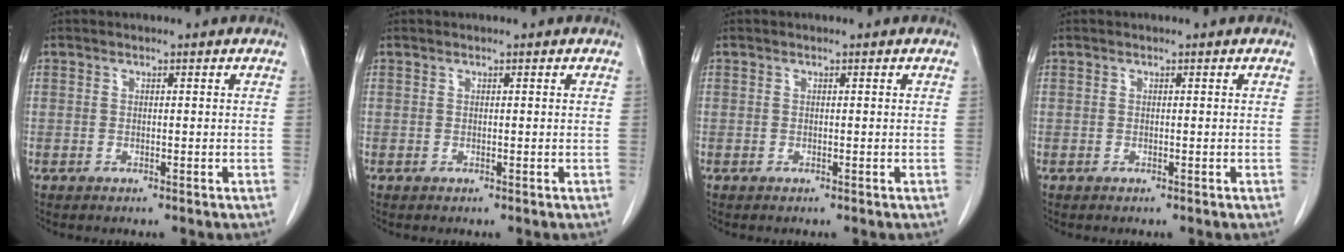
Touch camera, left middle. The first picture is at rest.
{"total": 0.0}
{"total": 0.0}
{"total": 0.0}